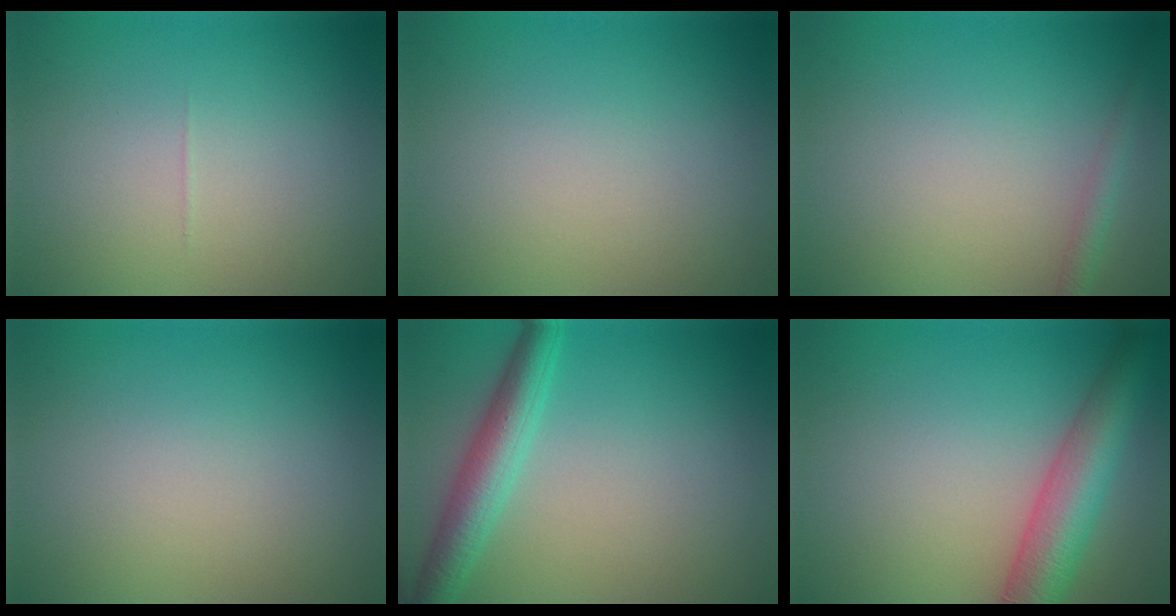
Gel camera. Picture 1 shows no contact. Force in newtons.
{"total": 0.0}
{"total": 1.4, "press": 1.4, "slide": 0.1}
{"total": 0.0}
{"total": 4.3, "press": 4.3, "slide": 0.1}
{"total": 6.4, "press": 6.4, "slide": 0.2}